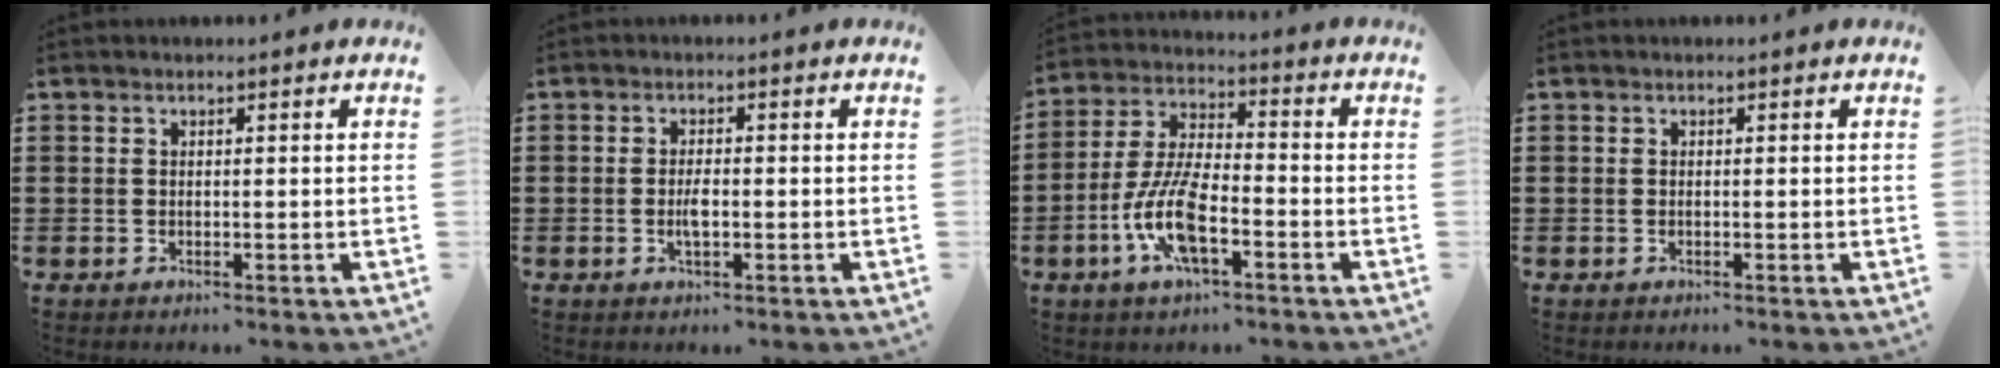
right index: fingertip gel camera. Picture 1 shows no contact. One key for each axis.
{"total": 2.6, "fx": -0.6, "fy": 0.9, "fz": 2.4, "tx": -0.046, "ty": 0.001, "tz": -0.010}
{"total": 10.0, "fx": -3.8, "fy": 3.8, "fz": 8.4, "tx": -0.192, "ty": -0.005, "tz": -0.074}
{"total": 0.0}